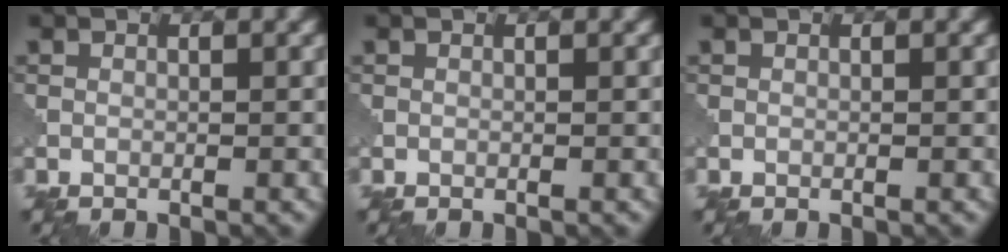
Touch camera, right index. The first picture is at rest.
{"total": 0.0}
{"total": 0.0}